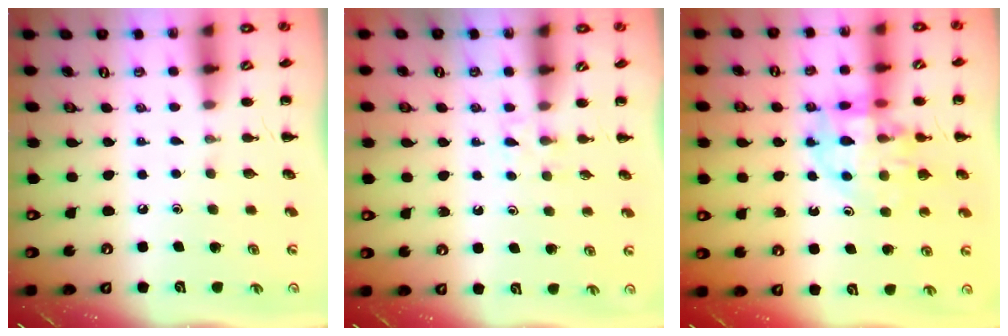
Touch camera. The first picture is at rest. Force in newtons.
{"total": 2.2, "press": 2.0, "slide": 1.0}
{"total": 13.7, "press": 13.3, "slide": 3.3}